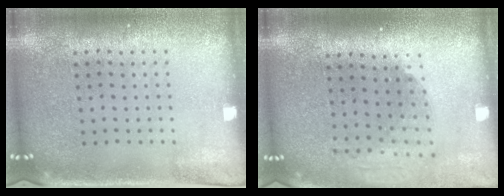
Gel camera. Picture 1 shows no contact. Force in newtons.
{"total": 2.0, "press": 1.5, "slide": 1.3}